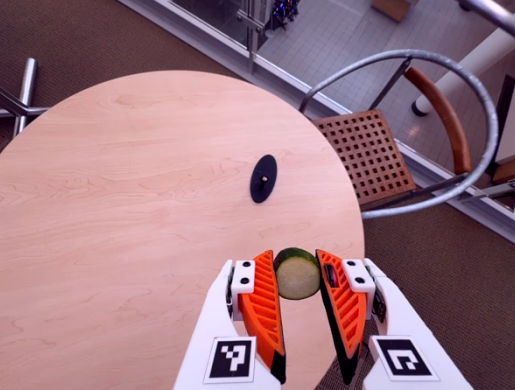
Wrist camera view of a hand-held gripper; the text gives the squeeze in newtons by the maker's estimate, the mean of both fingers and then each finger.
{"total": 8.4, "left": 8.4, "right": 8.3}